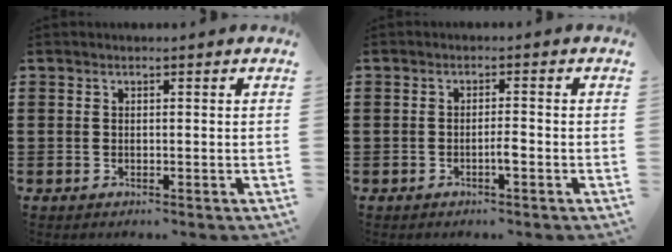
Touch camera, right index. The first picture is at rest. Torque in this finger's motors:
{"motor_torque": [0.80, 0.49, 0.05, 0.03]}